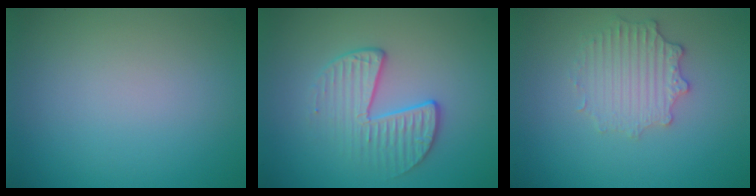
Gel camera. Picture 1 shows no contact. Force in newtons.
{"total": 3.4, "press": 2.8, "slide": 2.0}
{"total": 2.6, "press": 2.5, "slide": 0.9}